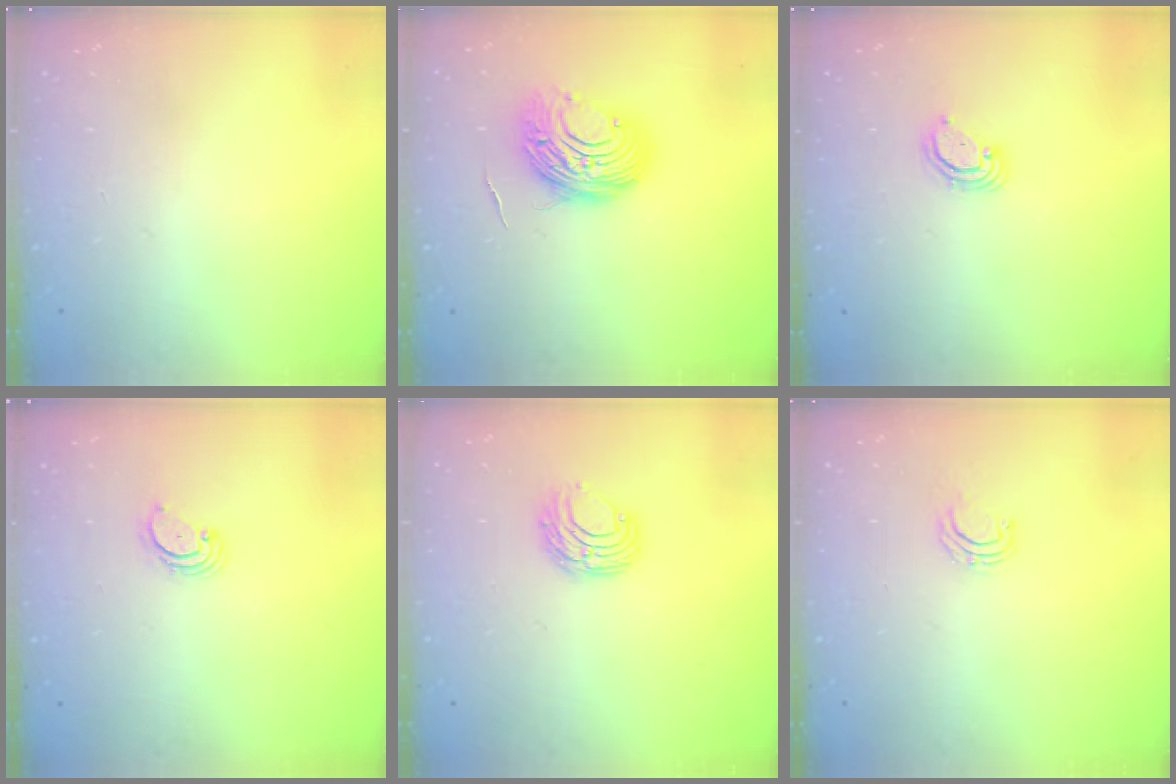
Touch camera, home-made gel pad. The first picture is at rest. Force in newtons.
{"total": 11.3, "press": 11.3, "slide": 0.9}
{"total": 3.2, "press": 3.2, "slide": 0.2}
{"total": 2.7, "press": 2.7, "slide": 0.3}
{"total": 6.7, "press": 6.7, "slide": 0.5}
{"total": 4.1, "press": 4.1, "slide": 0.3}